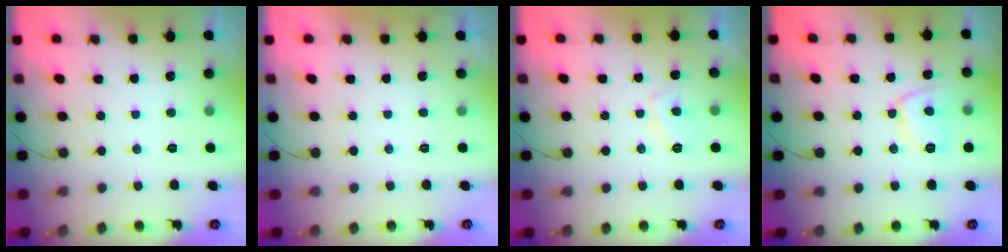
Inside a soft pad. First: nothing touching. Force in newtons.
{"total": 2.3, "press": 2.3, "slide": 0.3}
{"total": 4.1, "press": 4.0, "slide": 0.9}
{"total": 8.9, "press": 8.9, "slide": 0.8}